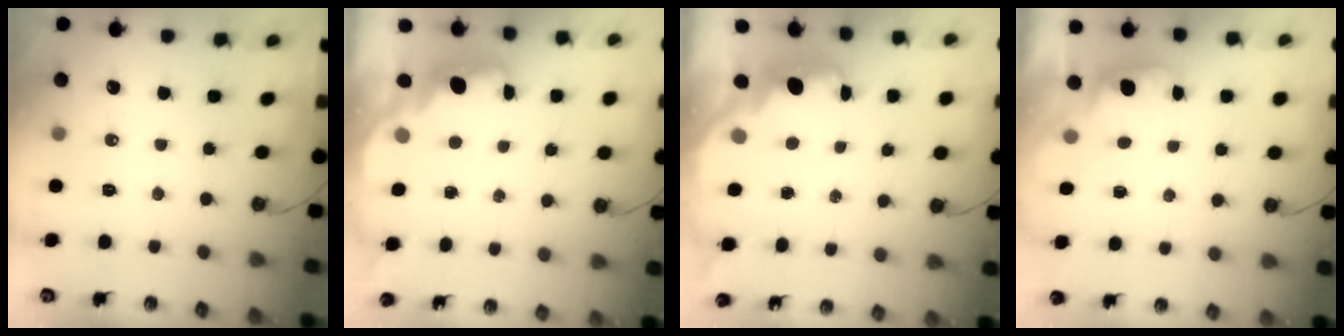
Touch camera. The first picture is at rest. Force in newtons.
{"total": 1.7, "press": 1.6, "slide": 0.5}
{"total": 2.3, "press": 2.3, "slide": 0.4}
{"total": 0.8, "press": 0.4, "slide": 0.7}